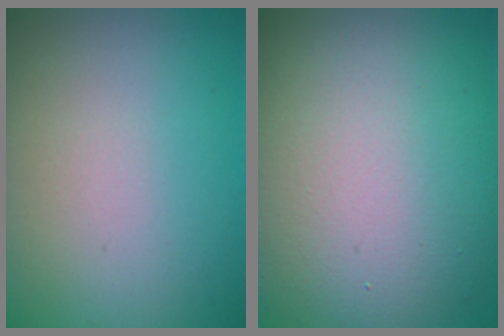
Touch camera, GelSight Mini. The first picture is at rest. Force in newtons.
{"total": 15.0, "press": 15.0, "slide": 0.8}